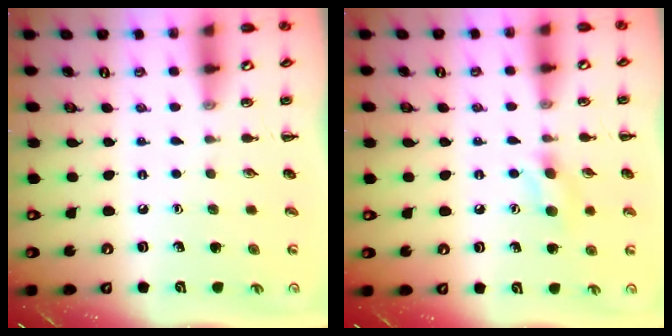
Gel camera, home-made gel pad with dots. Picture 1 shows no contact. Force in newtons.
{"total": 6.2, "press": 5.9, "slide": 1.8}